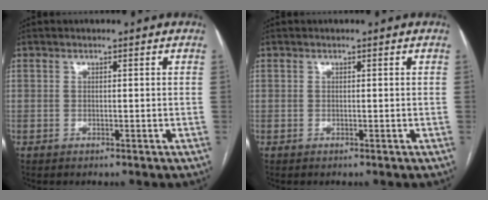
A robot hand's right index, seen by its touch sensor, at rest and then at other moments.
{"total": 0.0}